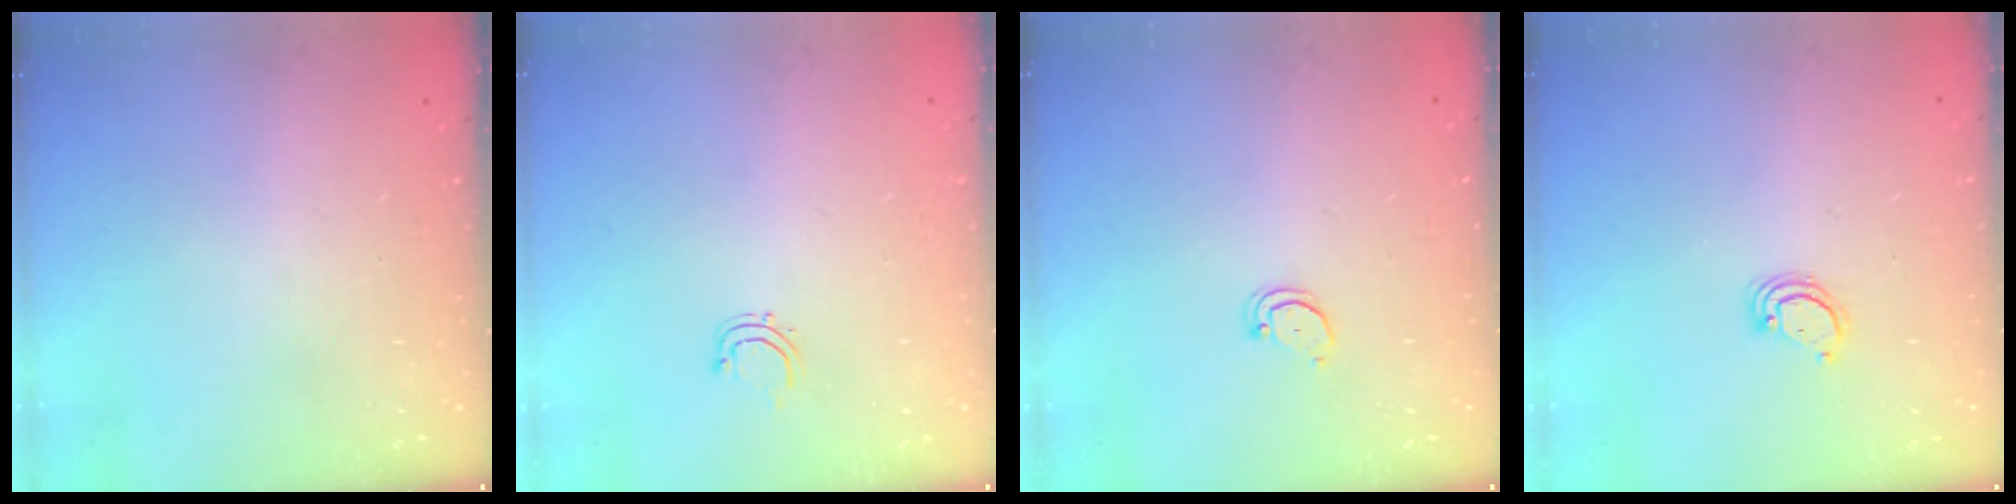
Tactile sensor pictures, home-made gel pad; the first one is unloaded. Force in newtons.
{"total": 2.8, "press": 2.8, "slide": 0.5}
{"total": 2.5, "press": 2.5, "slide": 0.2}
{"total": 2.9, "press": 2.8, "slide": 0.2}